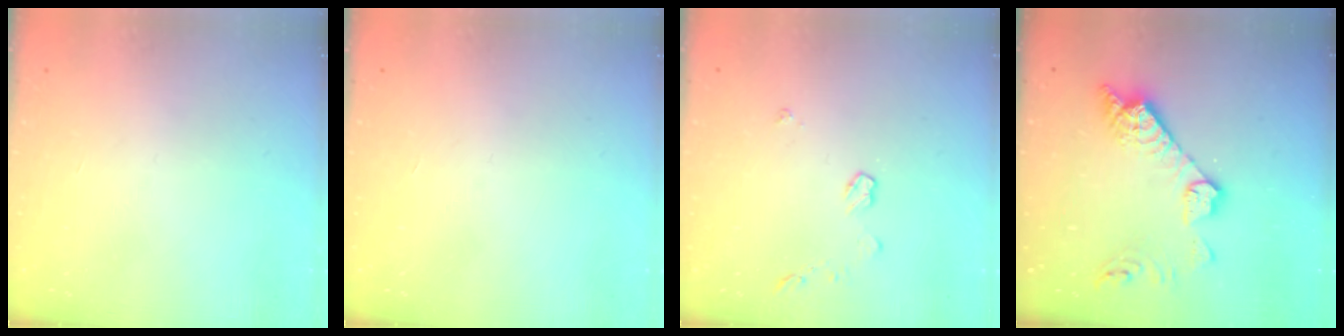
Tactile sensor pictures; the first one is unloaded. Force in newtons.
{"total": 0.0}
{"total": 4.1, "press": 4.1, "slide": 0.5}
{"total": 13.3, "press": 13.3, "slide": 1.0}